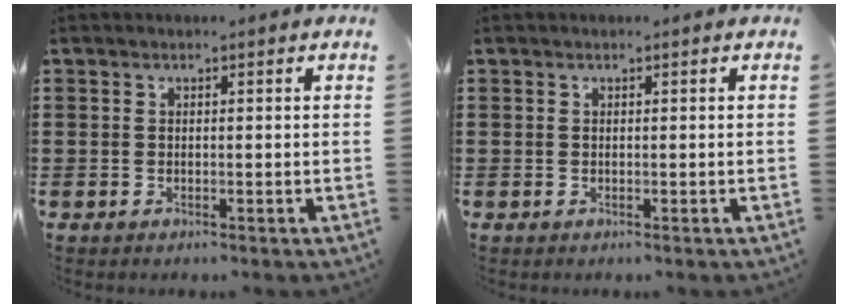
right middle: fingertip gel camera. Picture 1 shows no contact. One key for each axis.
{"total": 0.0}